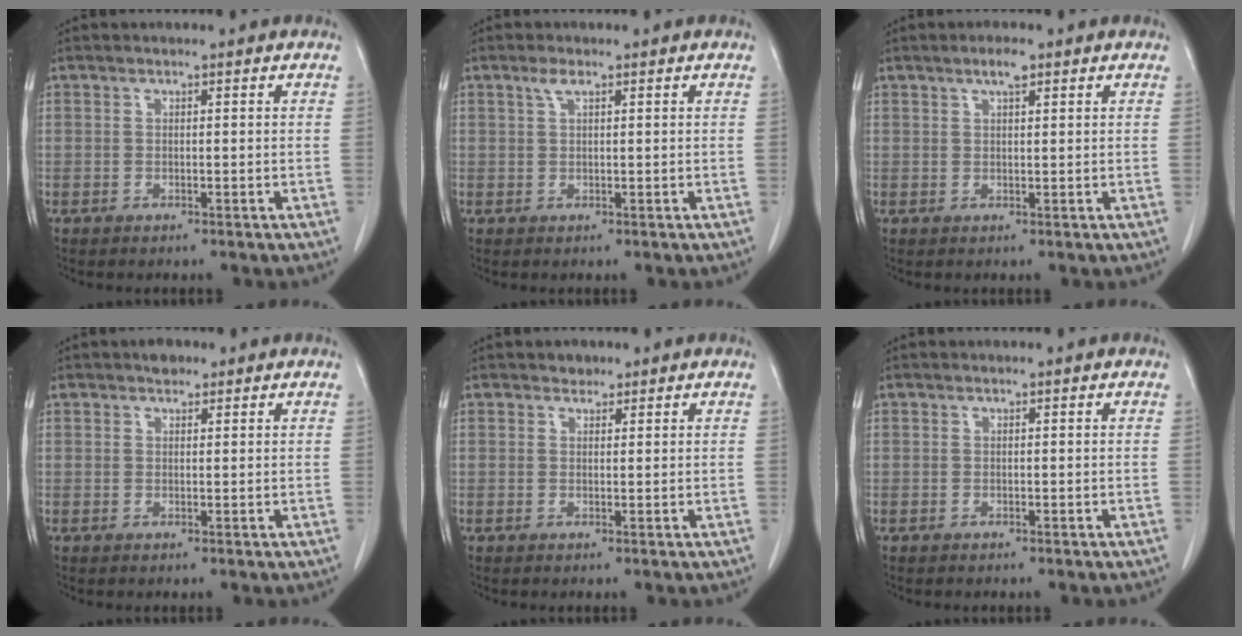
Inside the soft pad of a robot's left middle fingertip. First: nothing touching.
{"total": 1.5, "force": [0.9, 0.4, 1.1], "torque": [-0.026, 0.007, 0.019]}
{"total": 2.2, "force": [1.4, 0.4, 1.6], "torque": [-0.033, 0.003, 0.024]}
{"total": 1.8, "force": [1.3, 0.9, 0.6], "torque": [-0.016, 0.007, 0.020]}
{"total": 1.3, "force": [1.0, 0.8, 0.1], "torque": [-0.003, -0.001, 0.013]}
{"total": 0.0}